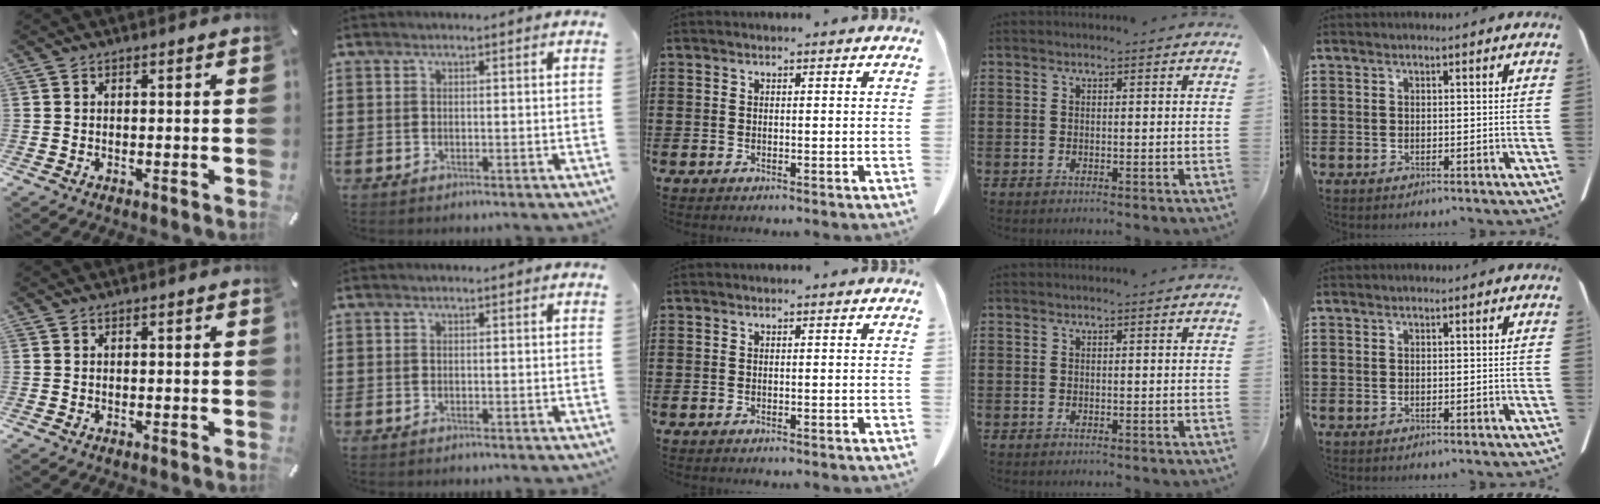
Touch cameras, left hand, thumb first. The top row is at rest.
{}